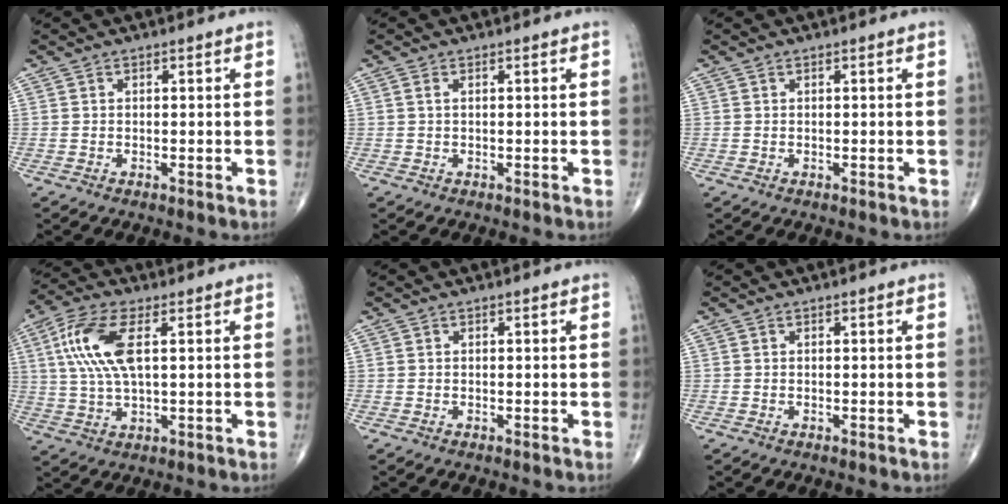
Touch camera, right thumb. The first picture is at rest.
{"total": 0.9, "force": [0.3, 0.4, 0.8], "torque": [-0.020, 0.008, 0.006]}
{"total": 0.0}
{"total": 11.7, "force": [2.9, 4.7, 10.3], "torque": [-0.232, 0.006, 0.057]}
{"total": 0.0}
{"total": 0.0}